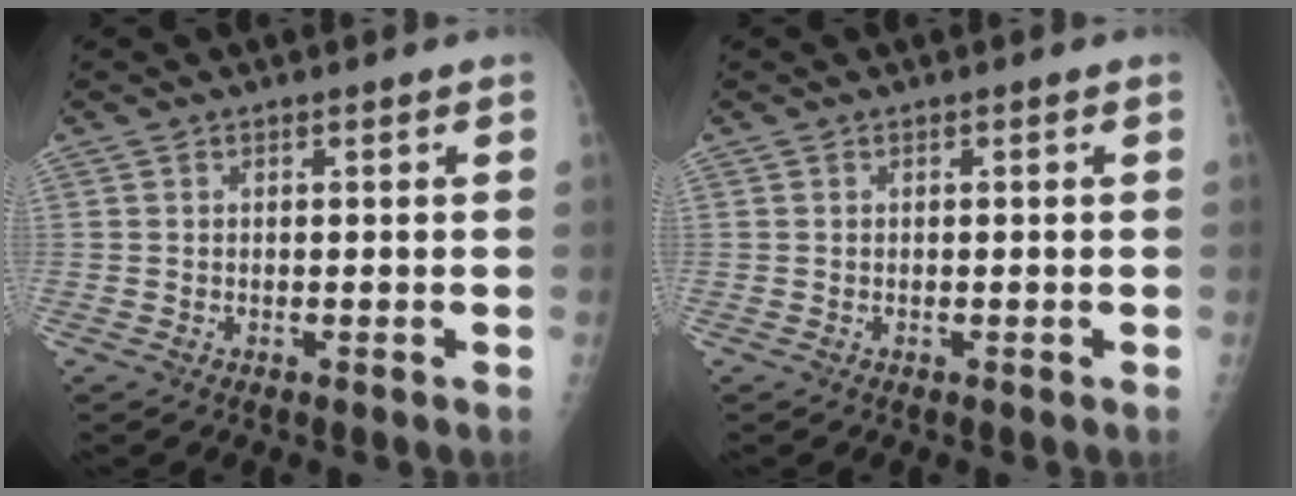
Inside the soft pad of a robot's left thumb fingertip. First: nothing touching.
{"total": 0.0}